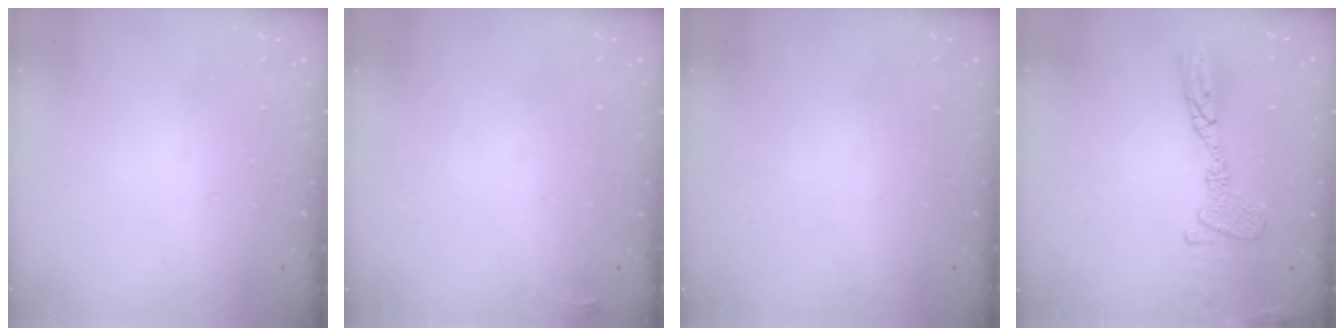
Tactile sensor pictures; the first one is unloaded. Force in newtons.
{"total": 3.4, "press": 3.4, "slide": 0.5}
{"total": 0.0}
{"total": 13.5, "press": 13.5, "slide": 1.3}